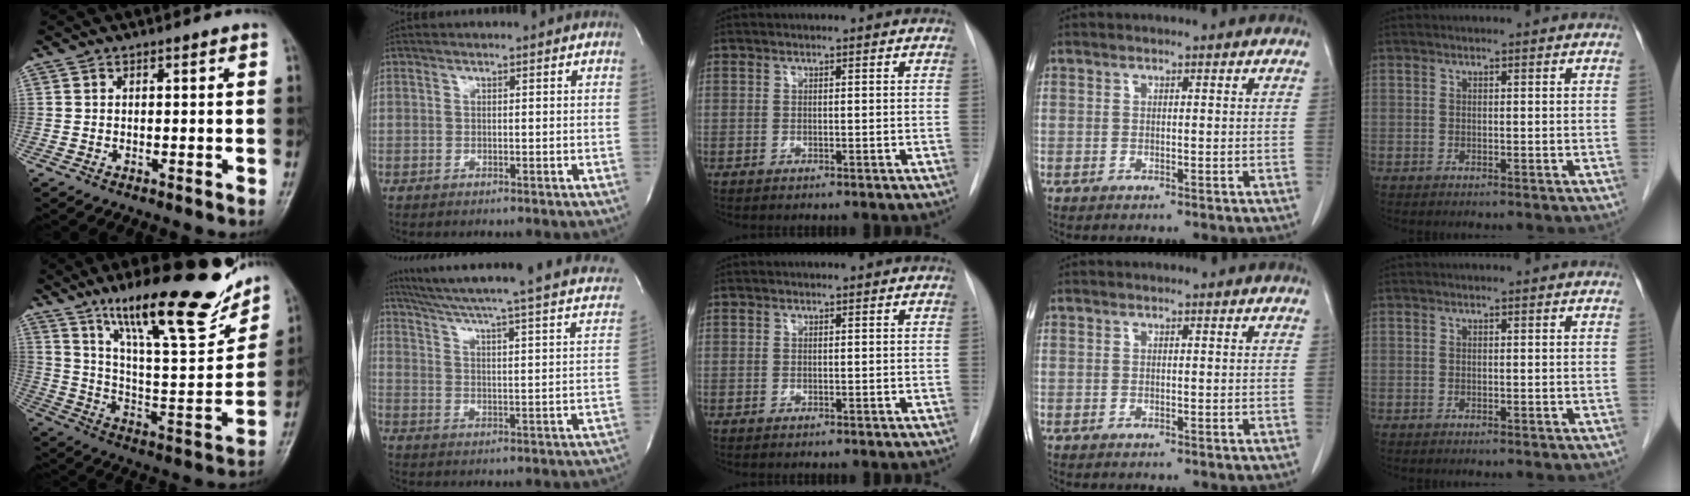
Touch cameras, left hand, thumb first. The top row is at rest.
{"thumb": {"total": 24.6, "force": [16.7, 6.1, 17.0], "torque": [-0.226, -0.073, 0.275]}, "index": {"total": 27.3, "force": [22.7, 2.5, 14.9], "torque": [-0.226, -0.039, 0.278]}, "middle": {"total": 1.4, "force": [-0.4, -0.7, -1.2], "torque": [0.028, -0.008, -0.007]}}